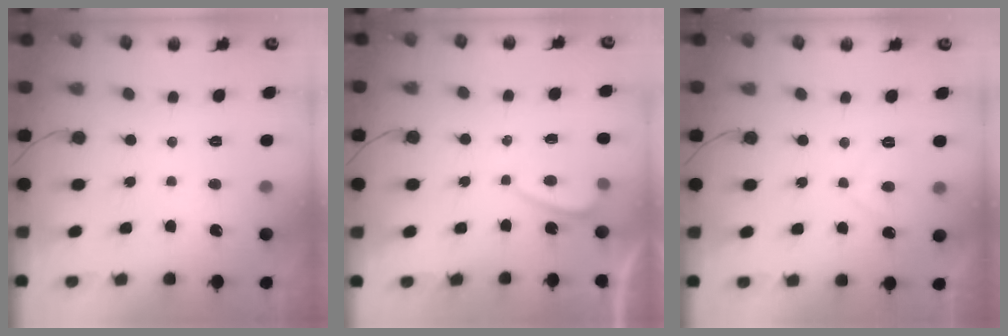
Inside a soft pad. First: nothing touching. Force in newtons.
{"total": 1.1, "press": 1.0, "slide": 0.5}
{"total": 2.7, "press": 2.6, "slide": 0.4}